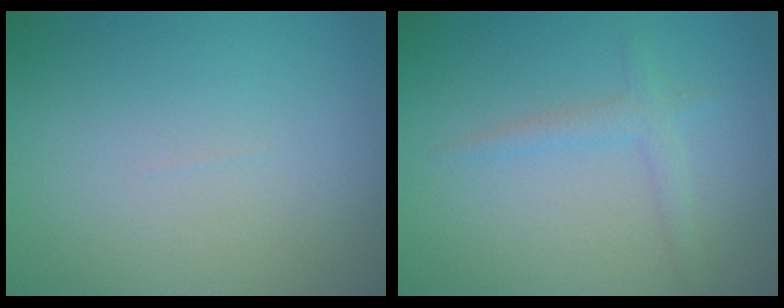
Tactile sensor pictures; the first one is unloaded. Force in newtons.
{"total": 1.5, "press": 1.5, "slide": 0.1}